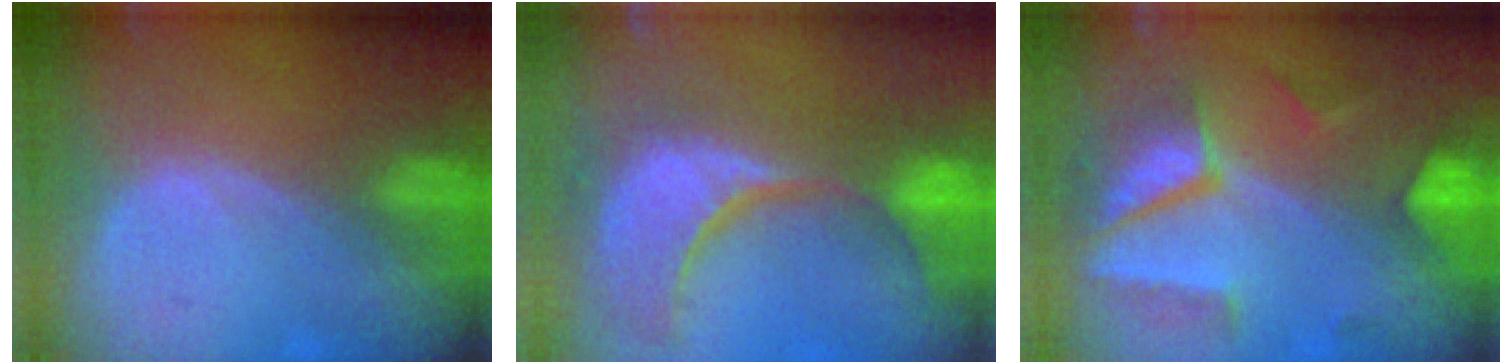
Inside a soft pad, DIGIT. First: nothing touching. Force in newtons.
{"total": 15.1, "press": 12.0, "slide": 9.1}
{"total": 9.3, "press": 8.2, "slide": 4.3}